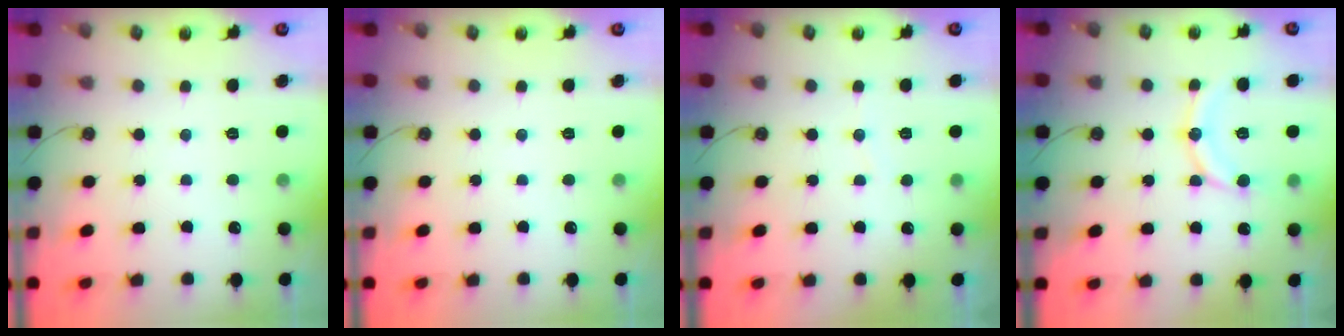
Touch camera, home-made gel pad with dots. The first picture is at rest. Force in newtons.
{"total": 0.0}
{"total": 2.0, "press": 1.8, "slide": 1.0}
{"total": 12.7, "press": 12.4, "slide": 2.7}